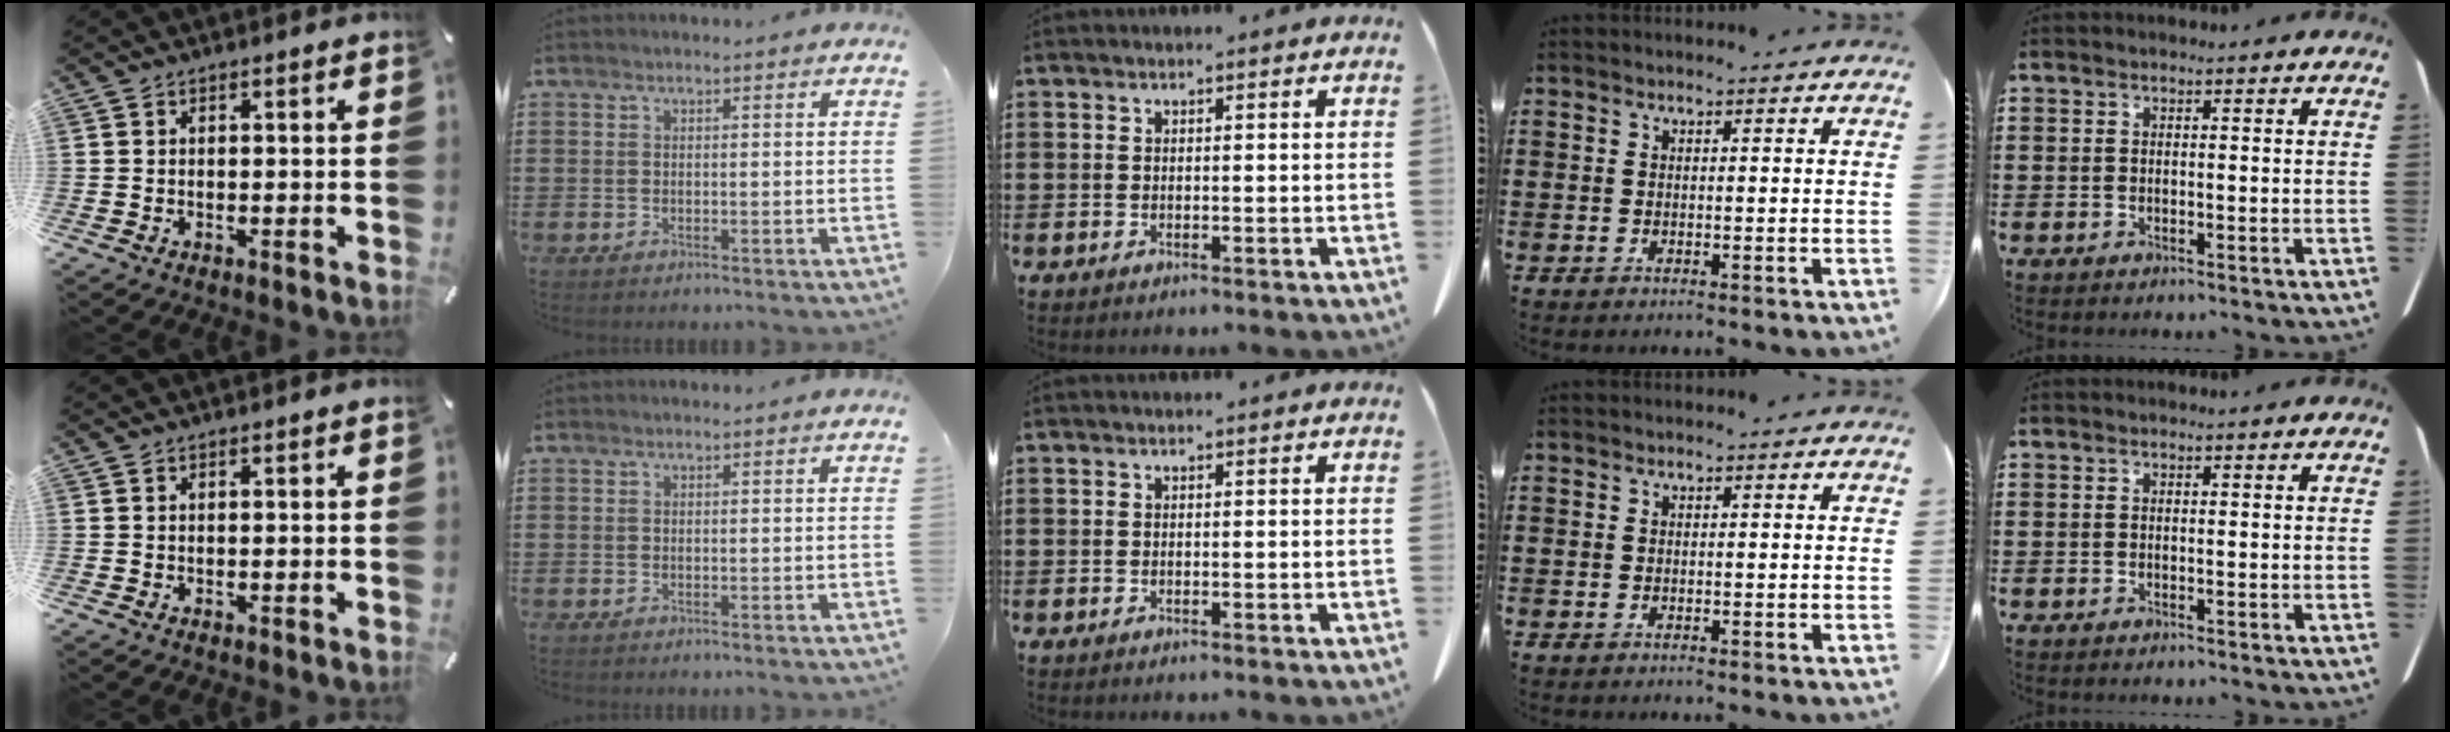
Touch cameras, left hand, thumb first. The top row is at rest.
{}